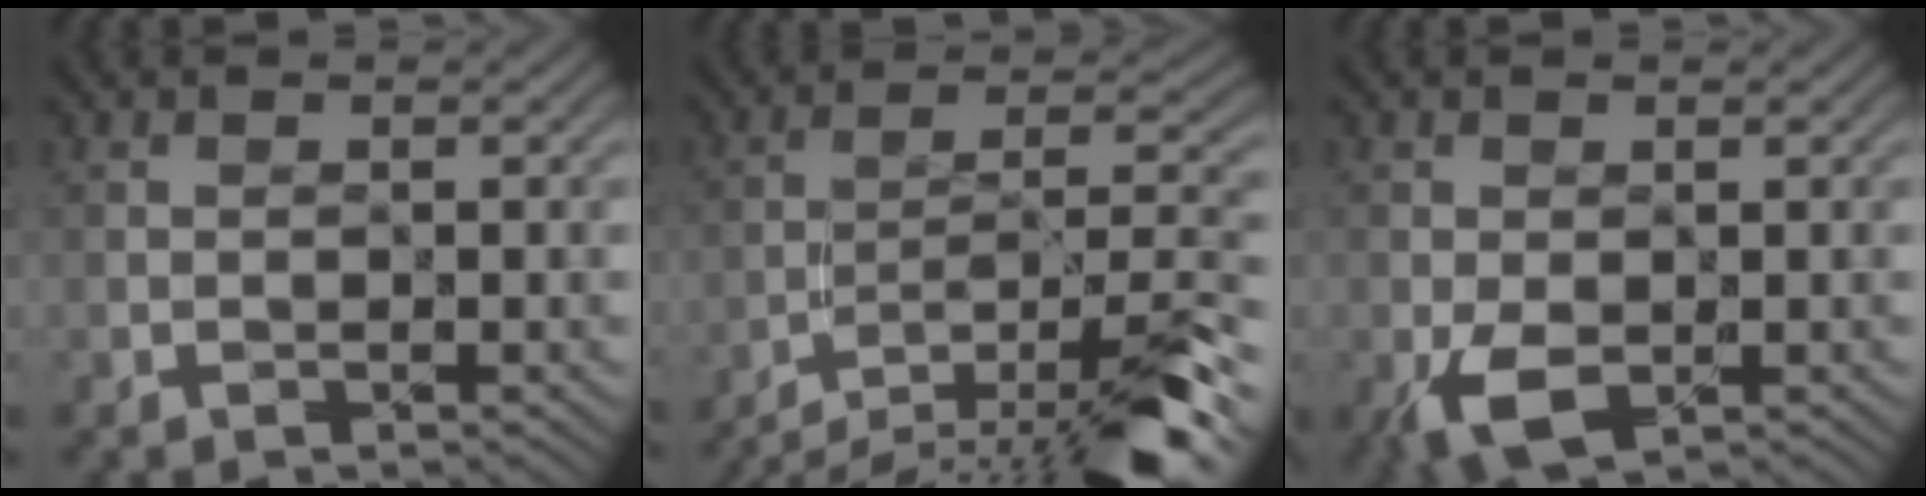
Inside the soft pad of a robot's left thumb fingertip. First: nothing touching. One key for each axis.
{"total": 13.2, "fx": -10.6, "fy": 2.9, "fz": 7.3, "tx": -0.127, "ty": 0.000, "tz": -0.168}
{"total": 3.7, "fx": -1.2, "fy": 2.2, "fz": 2.7, "tx": -0.064, "ty": -0.015, "tz": -0.022}